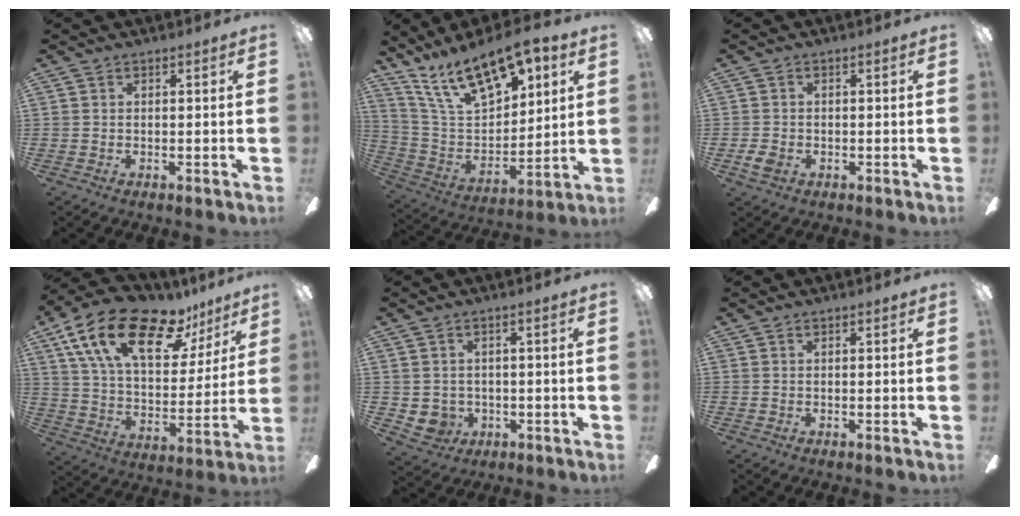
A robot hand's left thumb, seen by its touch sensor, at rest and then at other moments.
{"total": 19.7, "force": [13.9, 8.4, 11.2], "torque": [-0.218, -0.078, 0.249]}
{"total": 2.9, "force": [-0.9, 1.9, 2.0], "torque": [-0.052, 0.000, -0.022]}
{"total": 24.1, "force": [14.2, 11.1, 16.0], "torque": [-0.281, -0.069, 0.246]}
{"total": 3.9, "force": [0.2, 3.6, 1.4], "torque": [-0.055, 0.000, 0.000]}
{"total": 0.0}